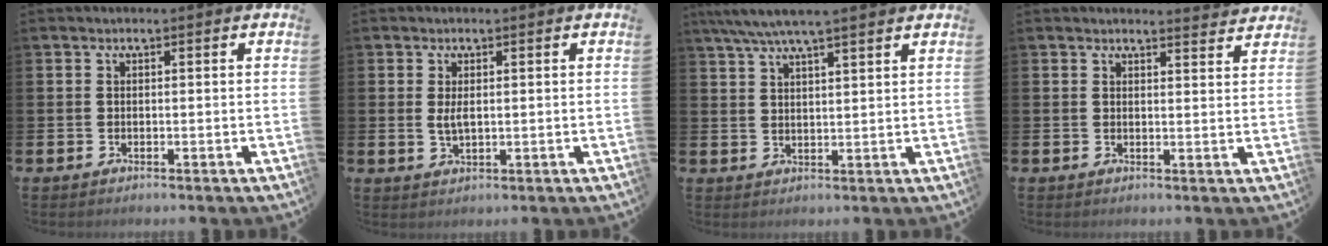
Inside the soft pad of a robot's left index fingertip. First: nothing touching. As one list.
[{"total": 2.1, "force": [0.4, 0.8, 1.8], "torque": [-0.033, 0.000, 0.006]}, {"total": 5.5, "force": [4.9, 0.3, 2.4], "torque": [-0.056, -0.012, 0.089]}, {"total": 2.6, "force": [2.6, 0.1, -0.1], "torque": [0.012, -0.022, 0.044]}]